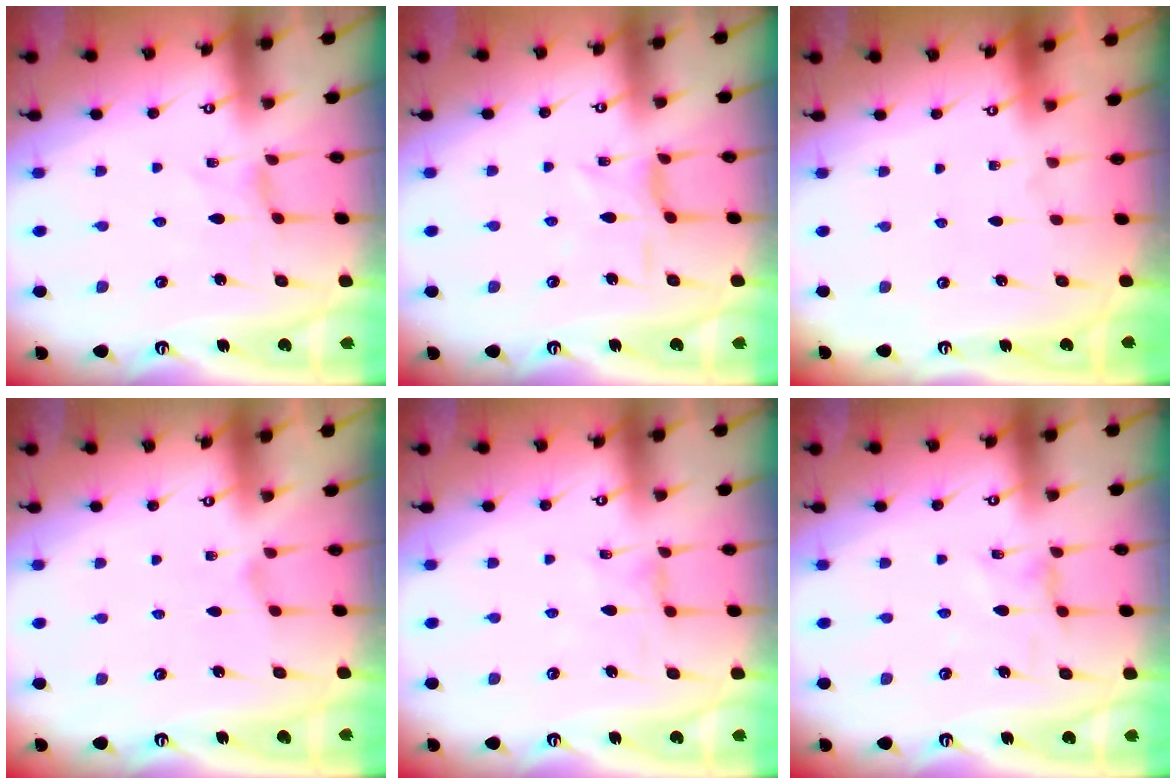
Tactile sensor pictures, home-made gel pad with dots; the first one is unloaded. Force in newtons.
{"total": 2.8, "press": 2.7, "slide": 0.6}
{"total": 0.0}
{"total": 0.7, "press": 0.6, "slide": 0.2}
{"total": 1.7, "press": 1.6, "slide": 0.1}
{"total": 0.0}